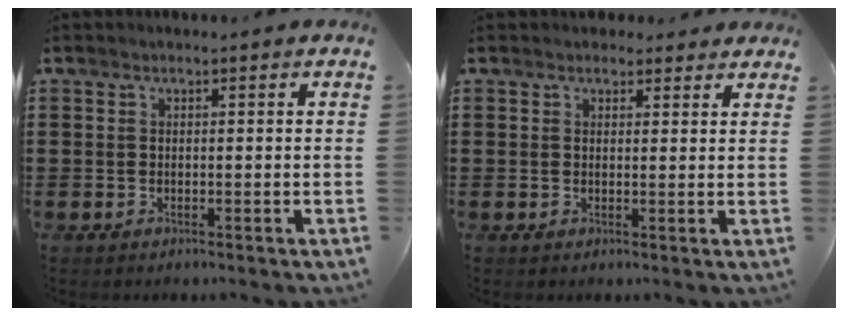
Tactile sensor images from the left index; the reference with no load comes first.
{"total": 2.0, "force": [1.7, 1.0, 0.2], "torque": [-0.001, 0.003, 0.032]}